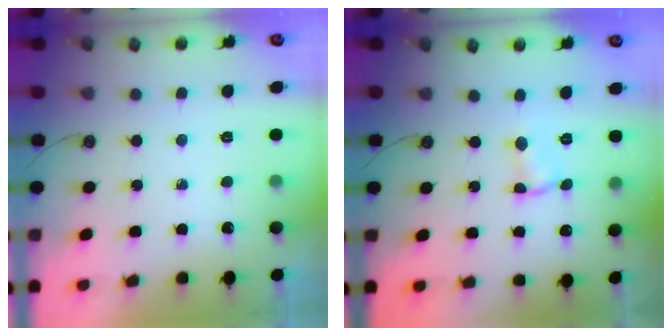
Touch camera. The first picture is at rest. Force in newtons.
{"total": 1.3, "press": 1.2, "slide": 0.4}